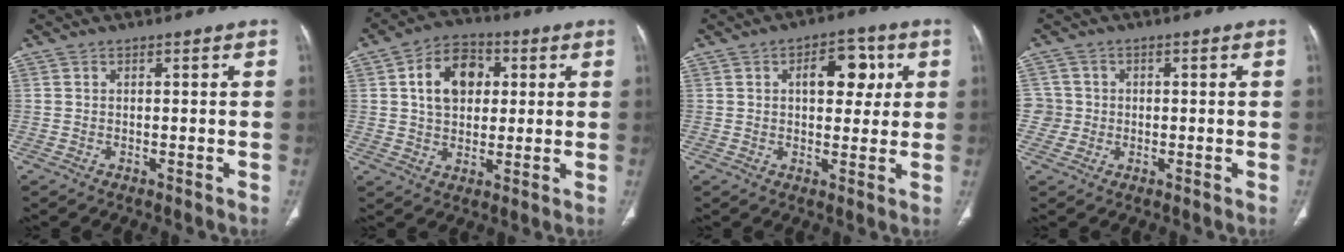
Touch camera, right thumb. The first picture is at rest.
{"total": 11.3, "force": [2.7, 8.1, 7.5], "torque": [-0.095, 0.007, 0.040]}
{"total": 9.0, "force": [2.6, 5.4, 6.8], "torque": [-0.057, 0.005, 0.034]}
{"total": 3.4, "force": [-0.3, 3.4, -0.1], "torque": [0.026, 0.010, -0.009]}